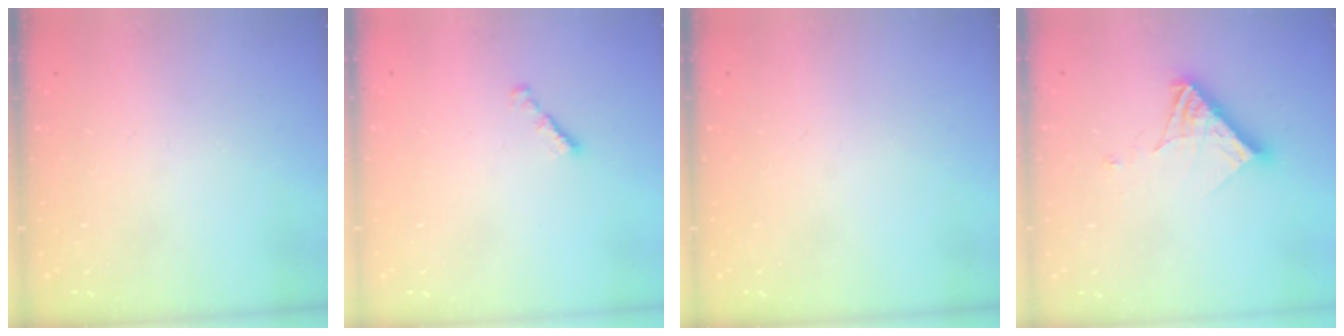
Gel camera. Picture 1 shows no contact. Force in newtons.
{"total": 1.0, "press": 0.8, "slide": 0.5}
{"total": 0.0}
{"total": 11.7, "press": 11.6, "slide": 1.5}